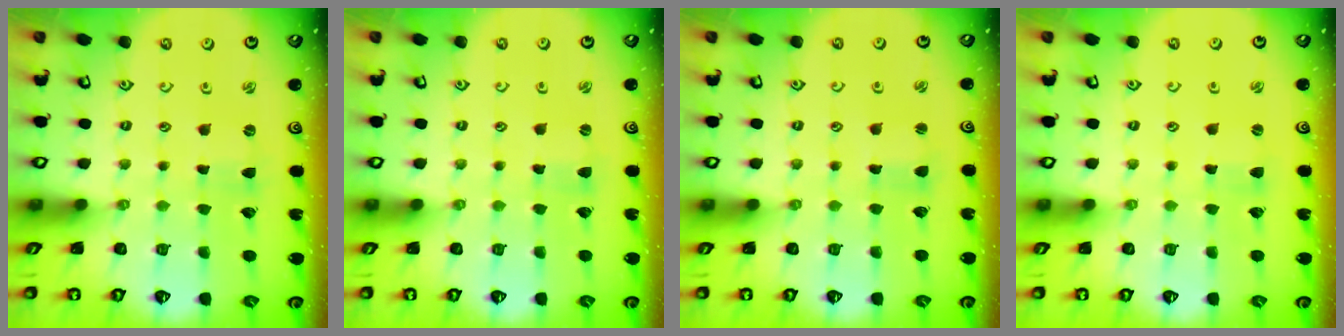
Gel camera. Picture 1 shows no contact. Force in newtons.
{"total": 0.0}
{"total": 0.8, "press": 0.8, "slide": 0.2}
{"total": 1.5, "press": 1.4, "slide": 0.2}